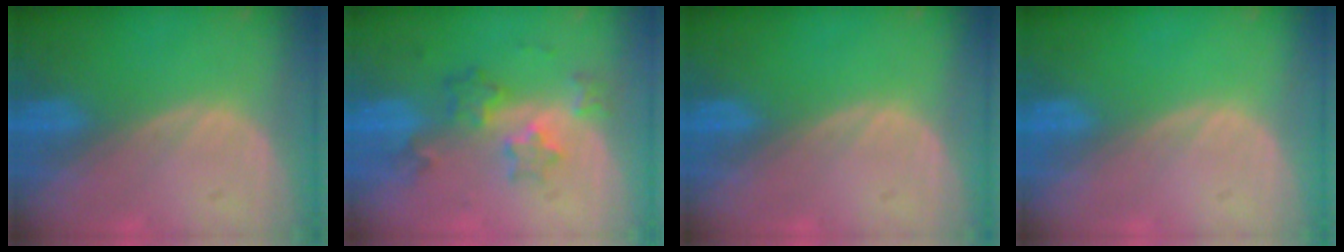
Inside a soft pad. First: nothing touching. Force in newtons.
{"total": 6.1, "press": 5.5, "slide": 2.5}
{"total": 0.0}
{"total": 0.0}